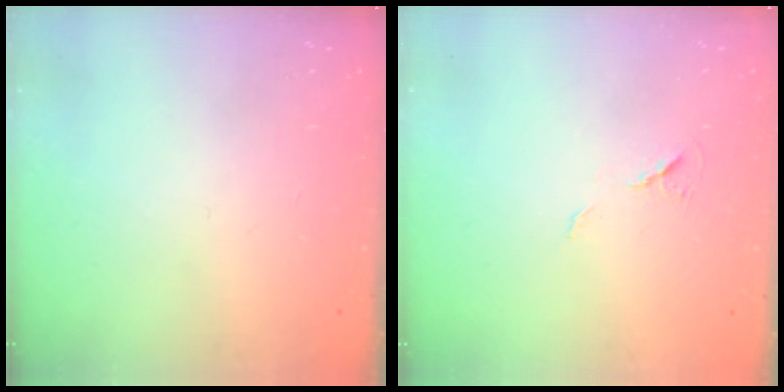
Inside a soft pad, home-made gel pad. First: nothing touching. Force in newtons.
{"total": 5.8, "press": 5.4, "slide": 2.2}